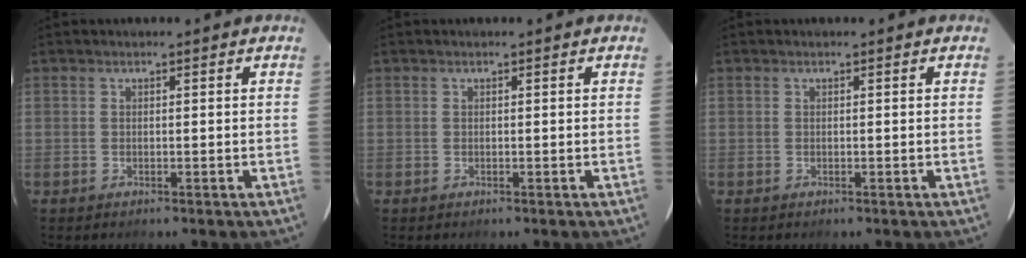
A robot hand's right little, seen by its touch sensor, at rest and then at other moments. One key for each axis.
{"total": 0.0}
{"total": 0.0}